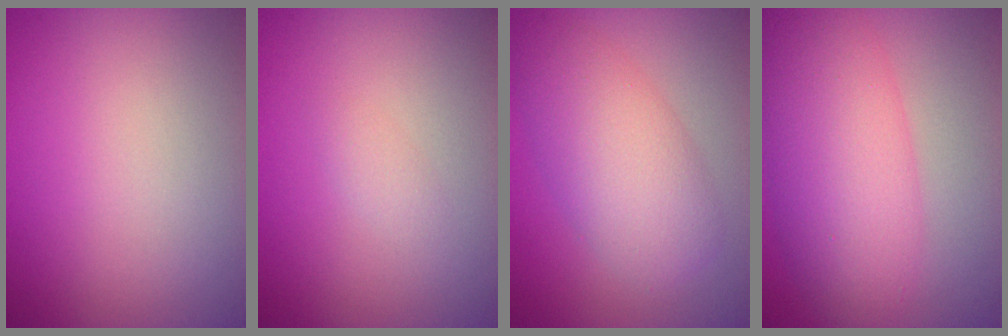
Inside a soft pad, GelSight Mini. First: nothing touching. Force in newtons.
{"total": 0.7, "press": 0.7, "slide": 0.0}
{"total": 5.6, "press": 5.6, "slide": 0.1}
{"total": 7.1, "press": 7.1, "slide": 0.1}